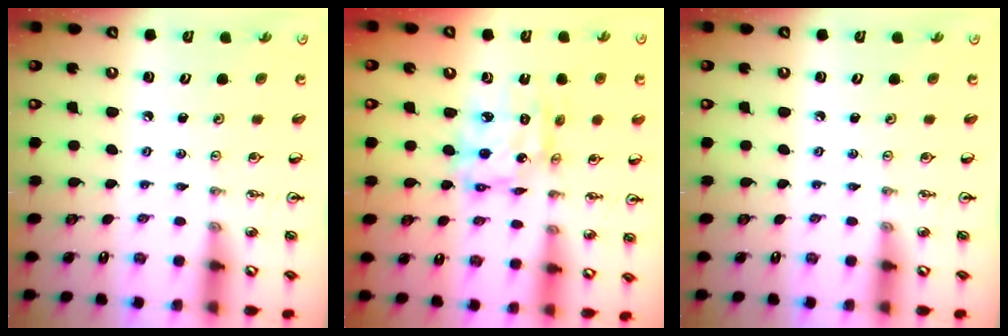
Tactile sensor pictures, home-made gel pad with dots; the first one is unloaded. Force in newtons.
{"total": 11.4, "press": 11.3, "slide": 1.0}
{"total": 0.0}